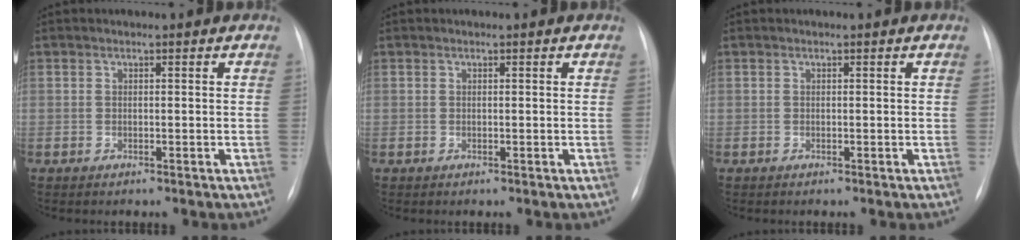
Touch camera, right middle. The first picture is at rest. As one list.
[{"total": 0.0}, {"total": 0.0}]